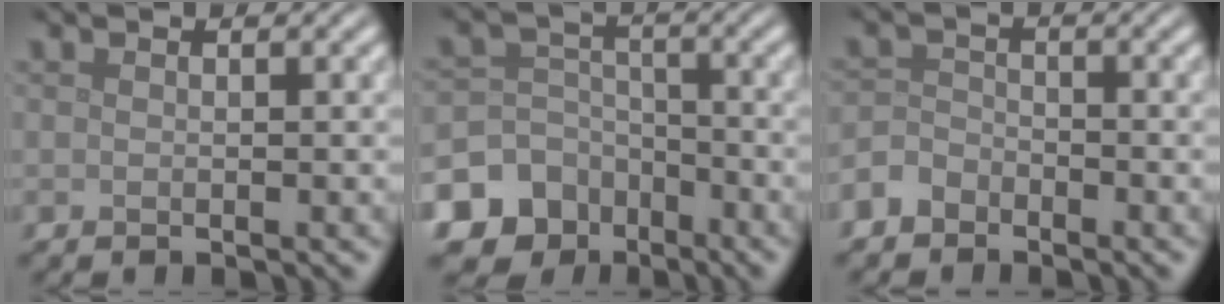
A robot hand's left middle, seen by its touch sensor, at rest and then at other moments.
{"total": 10.3, "force": [-6.1, 8.2, 1.5], "torque": [-0.036, -0.023, -0.120]}
{"total": 2.2, "force": [-1.7, 1.3, 0.4], "torque": [-0.007, 0.007, -0.042]}